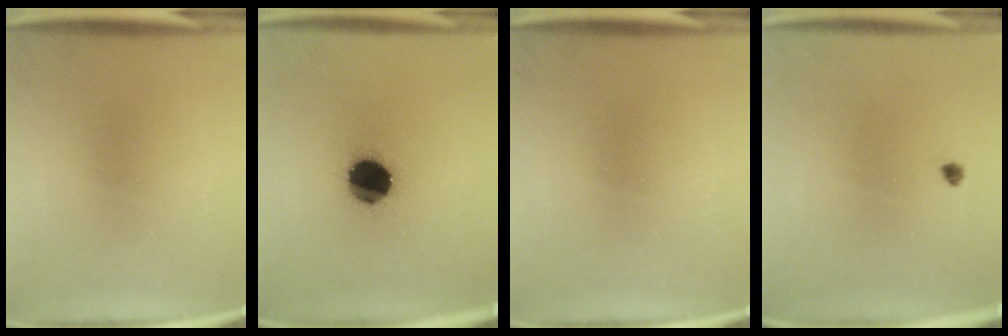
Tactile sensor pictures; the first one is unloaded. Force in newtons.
{"total": 14.1}
{"total": 0.0}
{"total": 0.9}